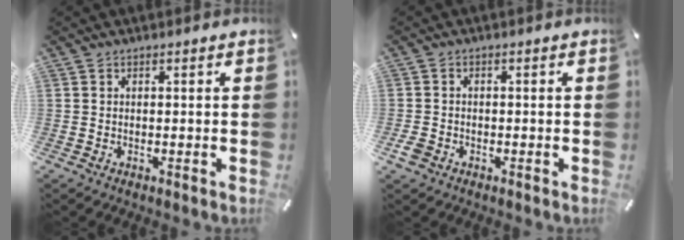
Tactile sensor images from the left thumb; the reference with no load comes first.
{"total": 2.2, "force": [-1.1, 1.6, 0.9], "torque": [-0.021, 0.002, -0.022]}